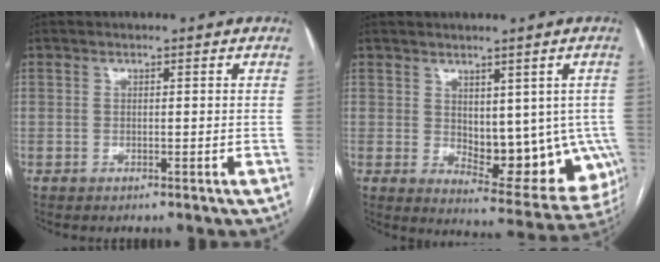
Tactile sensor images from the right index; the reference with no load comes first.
{"total": 13.0, "force": [-0.5, 7.0, 11.0], "torque": [-0.128, -0.008, 0.009]}